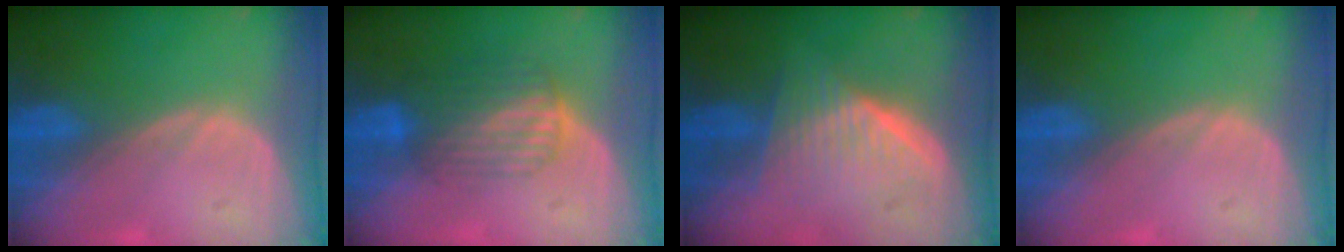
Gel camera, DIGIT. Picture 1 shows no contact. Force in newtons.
{"total": 7.1, "press": 6.0, "slide": 3.9}
{"total": 6.4, "press": 6.2, "slide": 1.7}
{"total": 0.0}